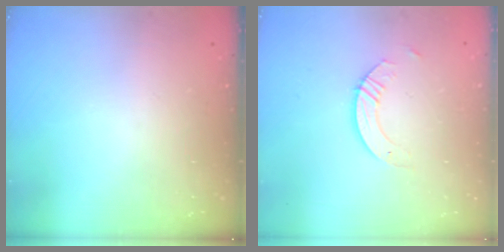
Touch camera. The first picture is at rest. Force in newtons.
{"total": 3.8, "press": 3.7, "slide": 0.4}